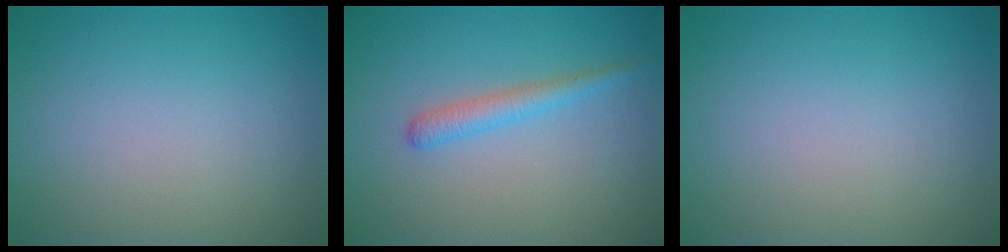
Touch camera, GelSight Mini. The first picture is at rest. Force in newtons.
{"total": 1.9, "press": 1.9, "slide": 0.1}
{"total": 0.0}